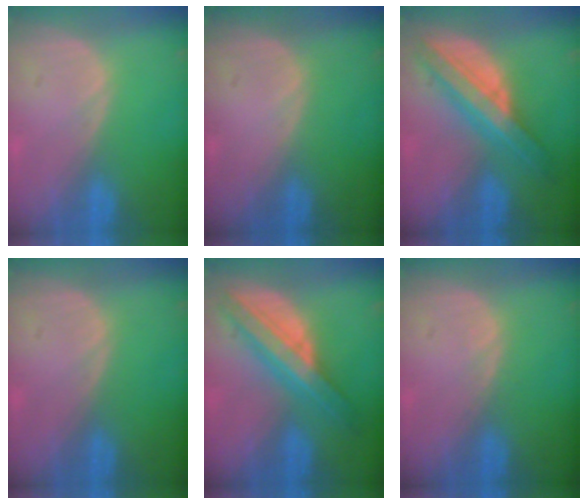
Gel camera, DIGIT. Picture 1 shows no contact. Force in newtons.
{"total": 0.0}
{"total": 8.6, "press": 8.5, "slide": 0.4}
{"total": 0.0}
{"total": 8.6, "press": 8.5, "slide": 0.4}
{"total": 0.5, "press": 0.5, "slide": 0.1}